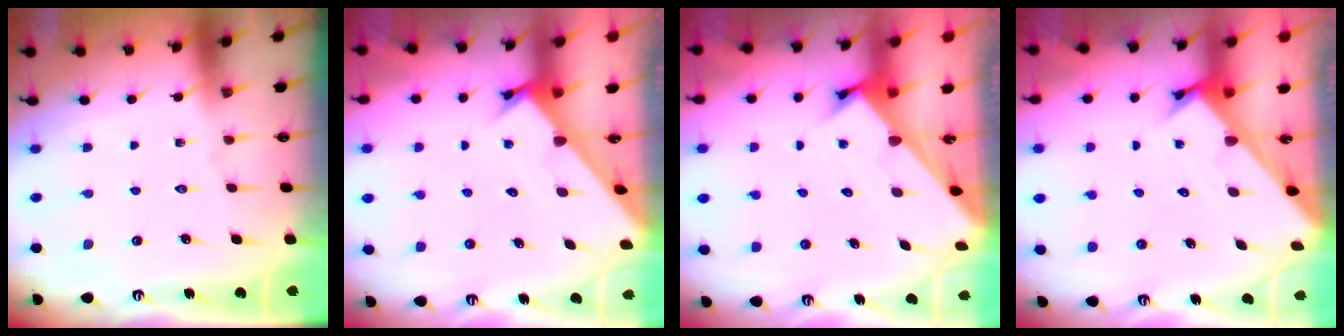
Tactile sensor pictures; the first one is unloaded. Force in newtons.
{"total": 2.2, "press": 2.2, "slide": 0.1}
{"total": 3.5, "press": 3.5, "slide": 0.4}
{"total": 2.2, "press": 2.2, "slide": 0.1}